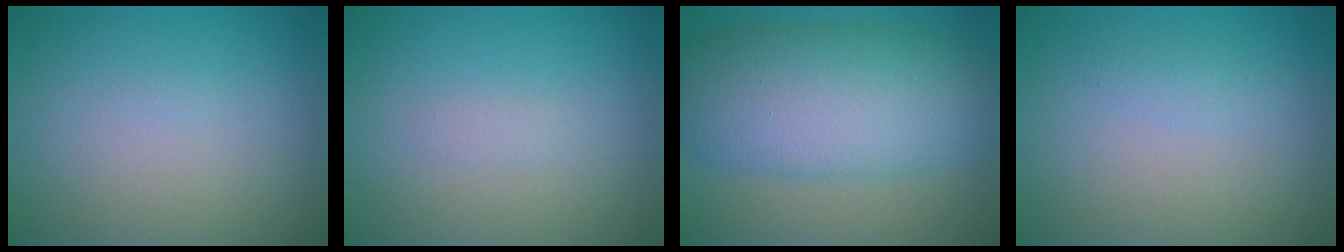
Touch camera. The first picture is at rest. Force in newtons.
{"total": 0.7, "press": 0.7, "slide": 0.1}
{"total": 10.1, "press": 10.1, "slide": 0.3}
{"total": 0.7, "press": 0.7, "slide": 0.0}